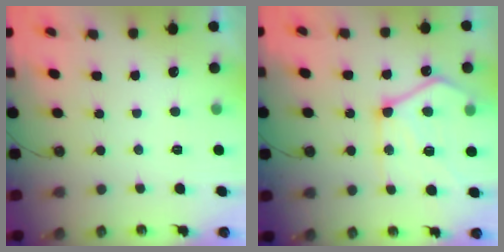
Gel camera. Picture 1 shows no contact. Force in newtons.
{"total": 17.4, "press": 17.3, "slide": 1.5}